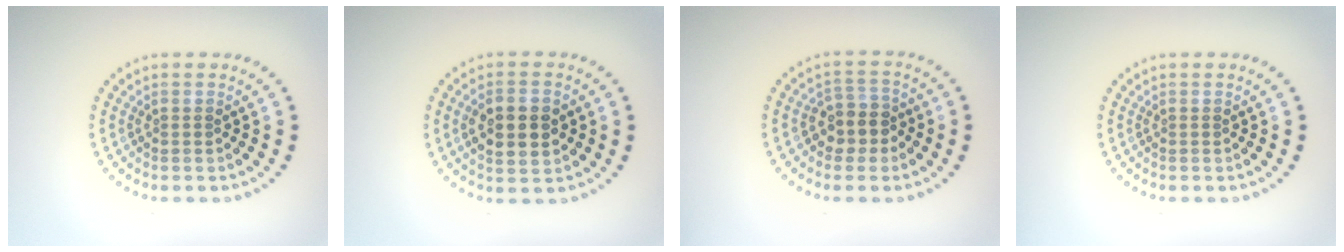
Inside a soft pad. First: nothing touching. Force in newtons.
{"total": 5.0, "press": 5.0, "slide": 0.3}
{"total": 2.9, "press": 2.6, "slide": 1.2}
{"total": 0.0}